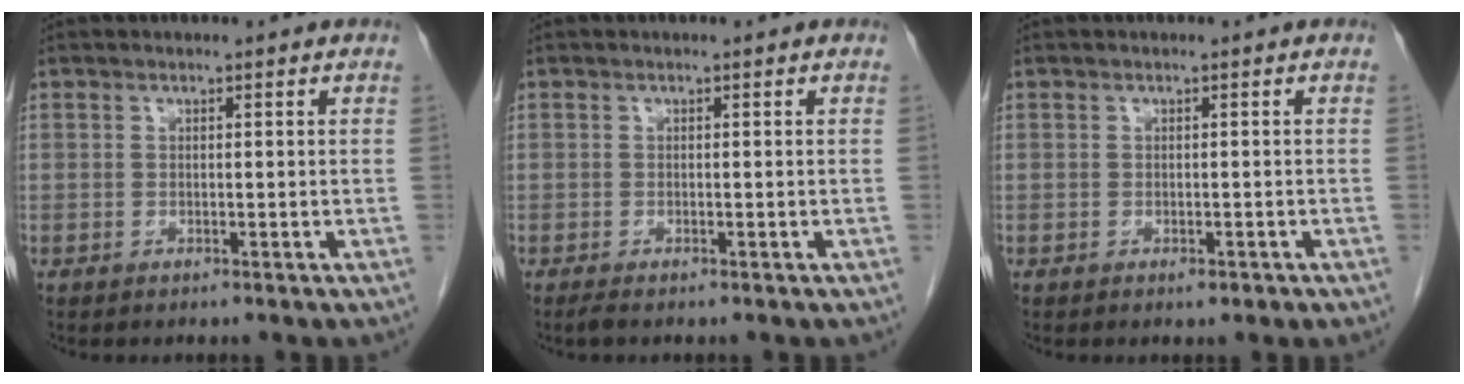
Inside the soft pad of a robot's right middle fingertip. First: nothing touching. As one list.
[{"total": 0.7, "force": [-0.6, 0.0, 0.4], "torque": [-0.014, -0.003, -0.011]}, {"total": 0.9, "force": [-0.5, 0.3, 0.7], "torque": [-0.011, -0.001, -0.003]}]